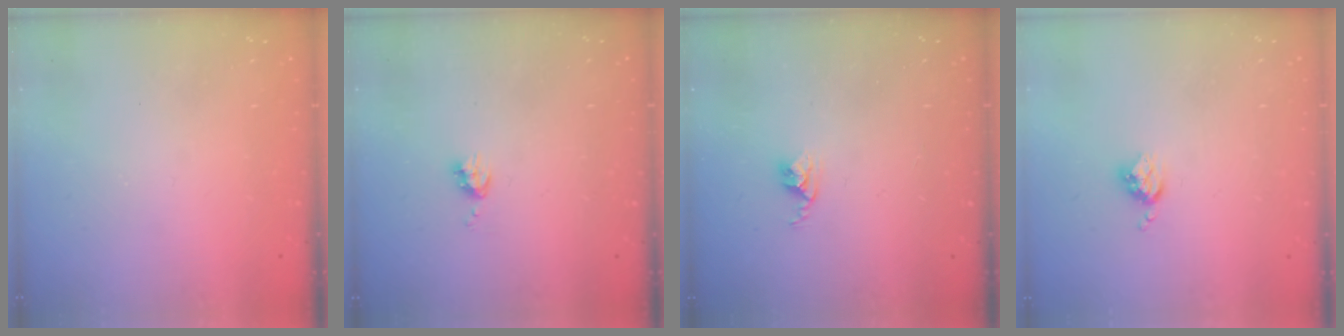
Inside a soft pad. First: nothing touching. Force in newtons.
{"total": 5.4, "press": 5.3, "slide": 0.7}
{"total": 2.8, "press": 2.7, "slide": 0.4}
{"total": 3.6, "press": 3.6, "slide": 0.4}